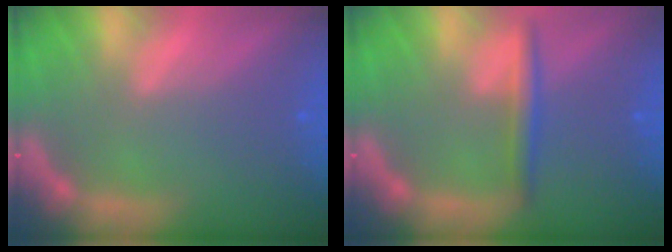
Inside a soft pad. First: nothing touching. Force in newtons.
{"total": 2.5}